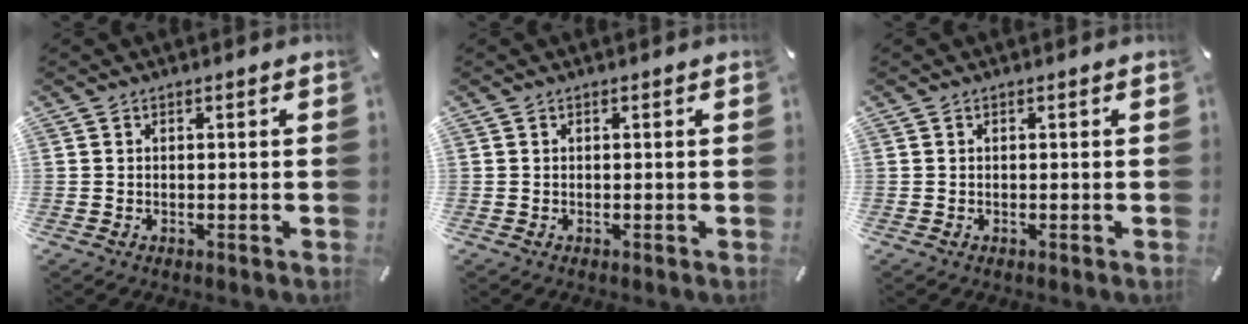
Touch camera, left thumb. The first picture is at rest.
{"total": 0.0}
{"total": 0.0}